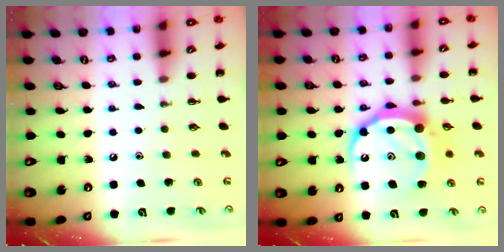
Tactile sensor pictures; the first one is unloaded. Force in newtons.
{"total": 15.8, "press": 15.8, "slide": 1.1}